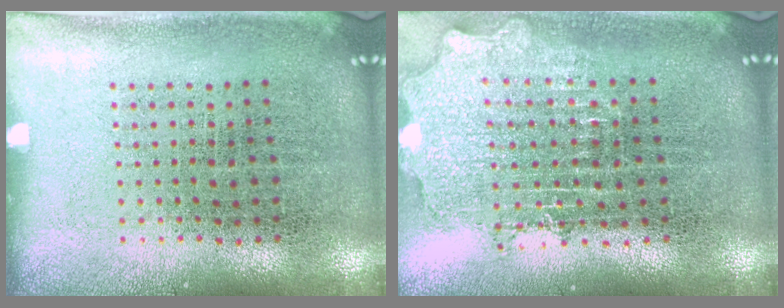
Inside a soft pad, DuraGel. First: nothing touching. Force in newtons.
{"total": 2.0, "press": 1.6, "slide": 1.2}